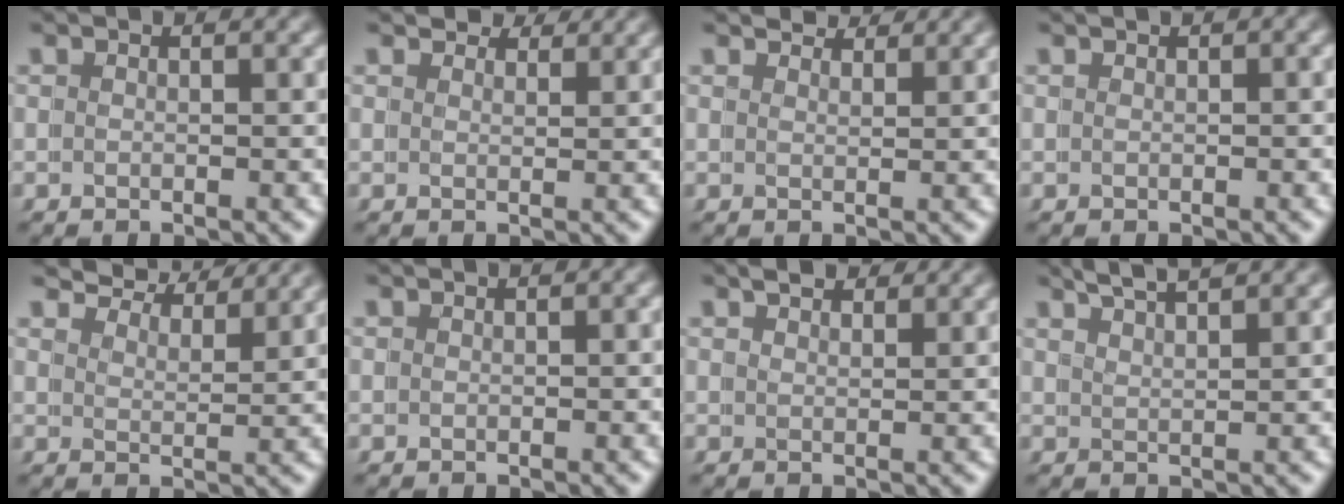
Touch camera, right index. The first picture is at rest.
{"total": 2.9, "force": [2.9, -0.2, 0.1], "torque": [0.006, 0.001, 0.044]}
{"total": 3.0, "force": [2.9, -0.6, 0.1], "torque": [0.009, 0.003, 0.046]}
{"total": 0.0}
{"total": 6.0, "force": [5.8, -0.1, 1.3], "torque": [-0.011, 0.016, 0.089]}
{"total": 0.0}
{"total": 2.1, "force": [2.0, -0.4, 0.2], "torque": [0.003, 0.002, 0.035]}
{"total": 4.0, "force": [3.8, -0.4, 1.4], "torque": [-0.022, 0.005, 0.064]}